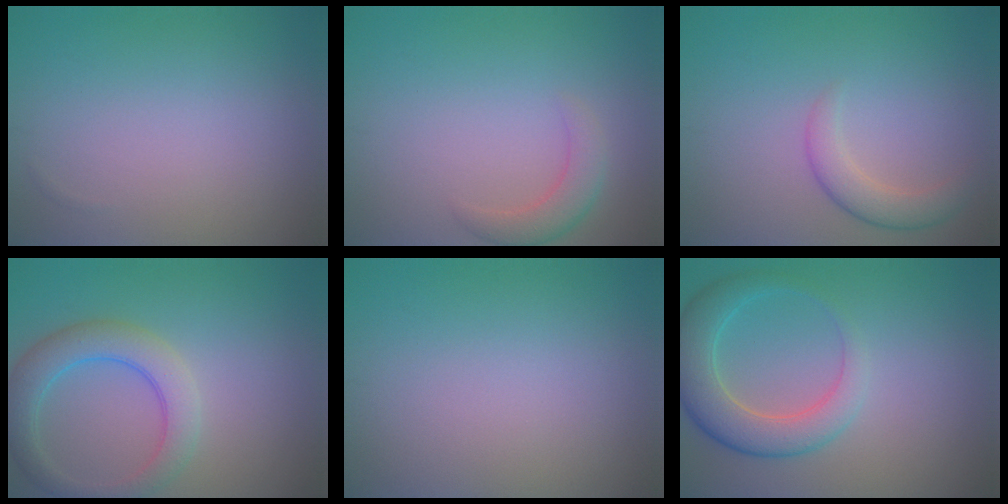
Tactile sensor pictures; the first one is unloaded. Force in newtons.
{"total": 2.4, "press": 2.4, "slide": 0.2}
{"total": 2.6, "press": 2.6, "slide": 0.1}
{"total": 4.5, "press": 4.5, "slide": 0.3}
{"total": 0.0}
{"total": 5.2, "press": 5.2, "slide": 0.3}